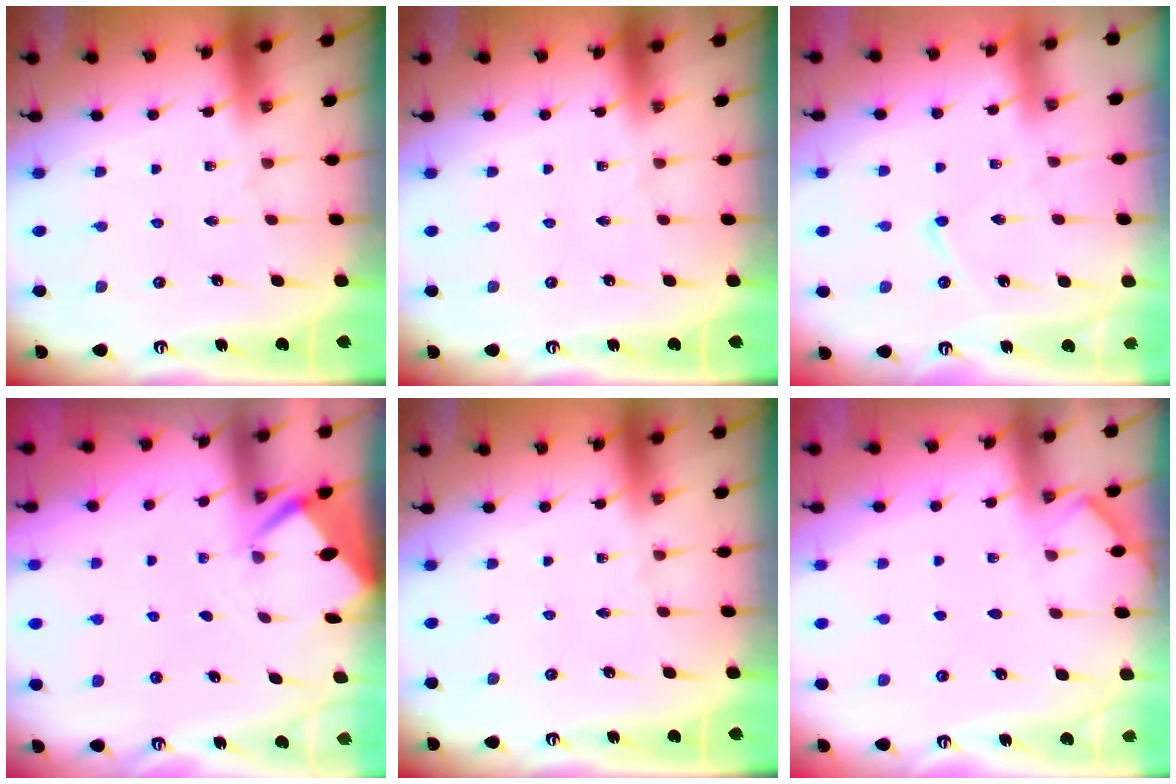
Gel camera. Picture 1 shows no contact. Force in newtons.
{"total": 0.0}
{"total": 4.4, "press": 4.4, "slide": 0.5}
{"total": 2.7, "press": 2.6, "slide": 0.4}
{"total": 0.0}
{"total": 3.7, "press": 3.7, "slide": 0.5}